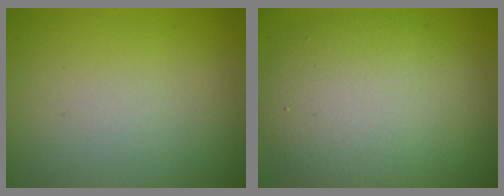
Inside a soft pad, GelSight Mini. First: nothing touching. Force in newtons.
{"total": 8.5, "press": 8.5, "slide": 0.5}